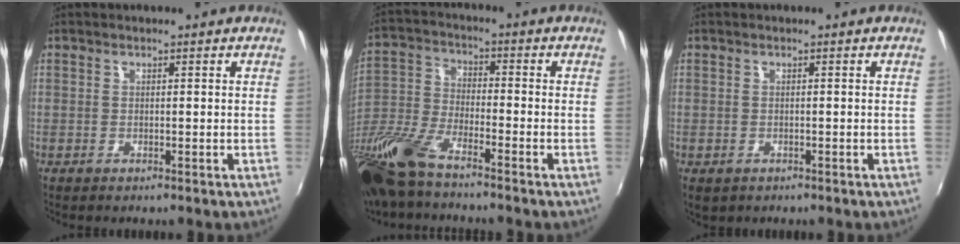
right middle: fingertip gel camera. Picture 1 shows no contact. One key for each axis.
{"total": 16.2, "fx": -11.9, "fy": 4.5, "fz": 10.0, "tx": -0.231, "ty": -0.031, "tz": -0.242}
{"total": 1.7, "fx": -0.7, "fy": 1.4, "fz": 0.9, "tx": -0.019, "ty": -0.005, "tz": -0.007}